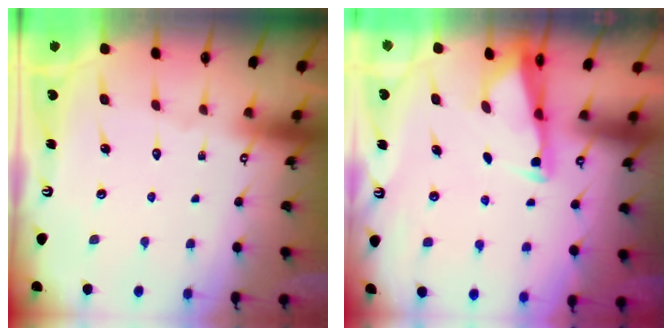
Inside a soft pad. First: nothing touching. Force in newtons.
{"total": 2.8, "press": 2.7, "slide": 0.7}